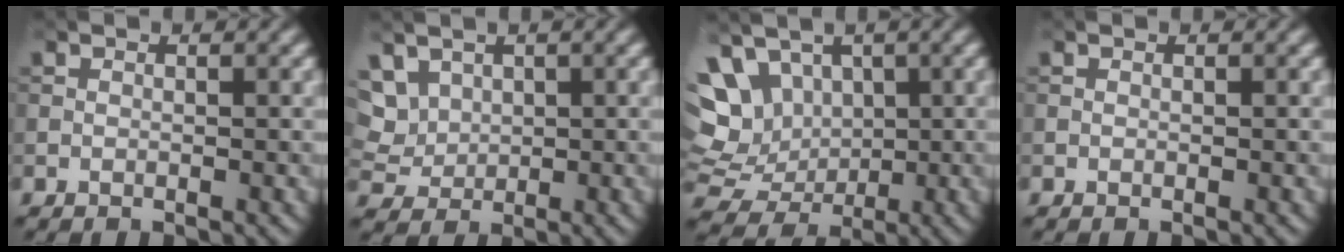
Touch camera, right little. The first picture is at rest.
{"total": 3.2, "force": [1.6, 2.3, 1.6], "torque": [-0.045, 0.001, 0.041]}
{"total": 9.1, "force": [2.5, 7.3, 4.8], "torque": [-0.099, 0.014, 0.036]}
{"total": 0.0}